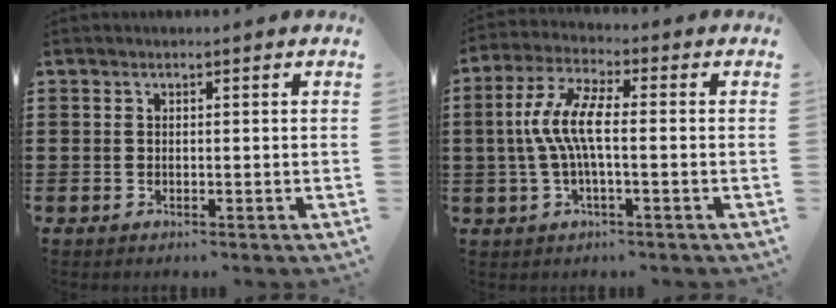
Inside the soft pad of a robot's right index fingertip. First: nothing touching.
{"total": 7.9, "force": [-0.6, 2.3, 7.6], "torque": [-0.171, -0.008, -0.019]}